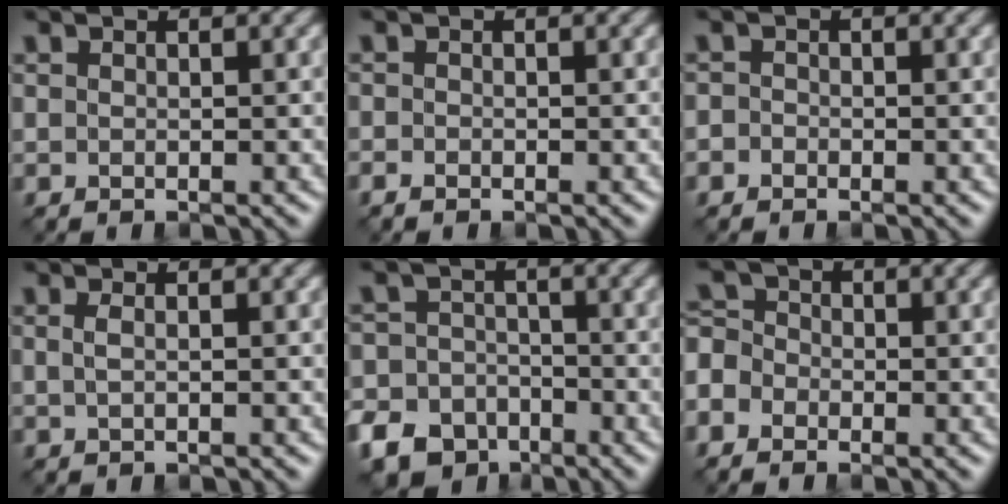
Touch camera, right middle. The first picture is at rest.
{"total": 0.8, "force": [-0.6, 0.4, 0.3], "torque": [-0.006, 0.002, -0.014]}
{"total": 1.0, "force": [-0.5, 0.8, 0.2], "torque": [0.009, 0.004, -0.014]}
{"total": 0.7, "force": [0.2, 0.0, 0.7], "torque": [-0.020, 0.005, 0.004]}
{"total": 8.5, "force": [-5.5, 6.2, 2.0], "torque": [-0.036, -0.022, -0.113]}
{"total": 4.1, "force": [-2.0, 3.2, 1.6], "torque": [-0.033, 0.010, -0.047]}